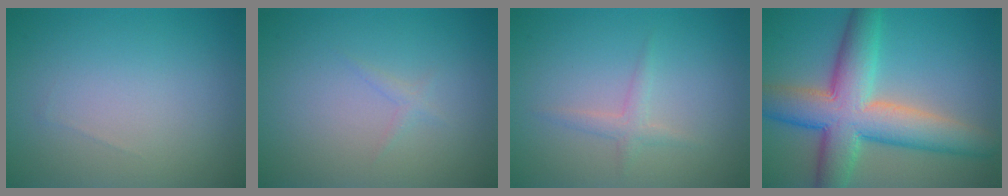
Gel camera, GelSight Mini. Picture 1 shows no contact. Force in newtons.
{"total": 0.7, "press": 0.7, "slide": 0.0}
{"total": 1.3, "press": 1.3, "slide": 0.0}
{"total": 9.9, "press": 9.9, "slide": 0.3}